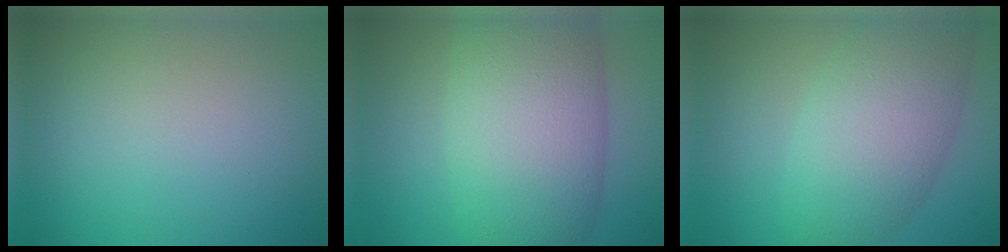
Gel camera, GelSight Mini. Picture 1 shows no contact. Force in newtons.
{"total": 11.2, "press": 11.2, "slide": 0.4}
{"total": 8.3, "press": 8.3, "slide": 0.5}